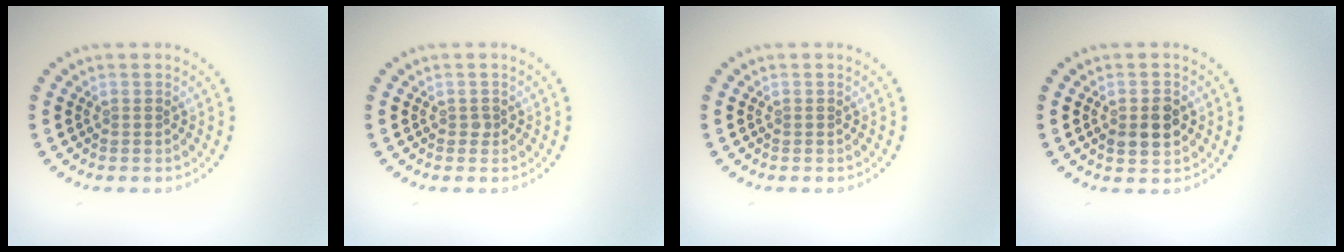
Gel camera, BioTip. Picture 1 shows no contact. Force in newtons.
{"total": 0.6, "press": 0.4, "slide": 0.3}
{"total": 0.0}
{"total": 2.8, "press": 2.8, "slide": 0.2}